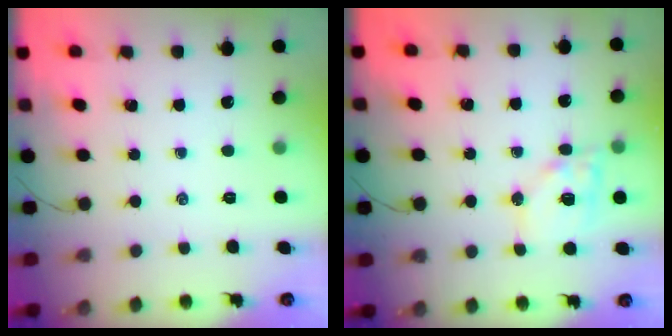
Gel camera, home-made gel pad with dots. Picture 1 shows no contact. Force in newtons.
{"total": 12.4, "press": 12.2, "slide": 2.1}